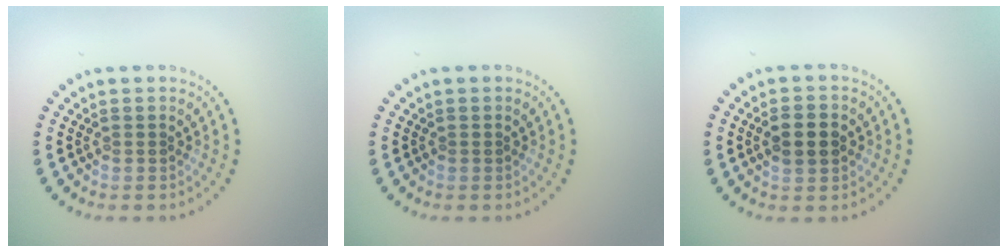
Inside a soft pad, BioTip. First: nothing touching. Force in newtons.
{"total": 0.0}
{"total": 2.9, "press": 2.9, "slide": 0.2}